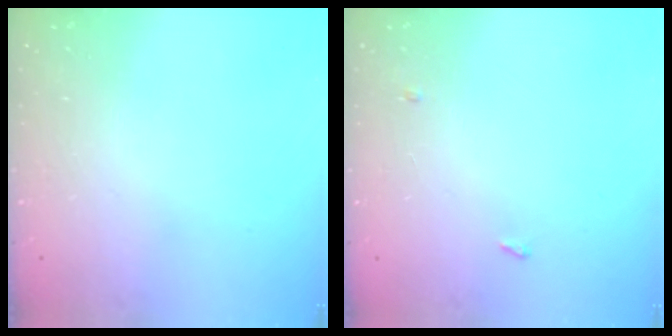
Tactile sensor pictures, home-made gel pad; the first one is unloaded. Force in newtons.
{"total": 6.9, "press": 2.8, "slide": 6.3}